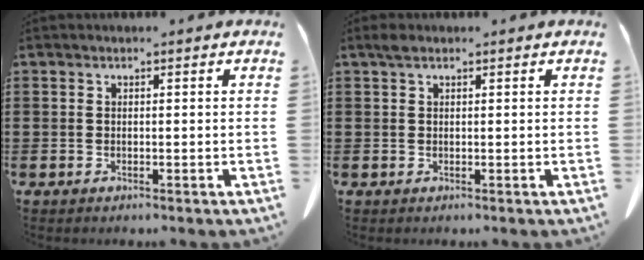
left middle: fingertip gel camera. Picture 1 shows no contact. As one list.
[{"total": 1.1, "force": [0.6, 0.4, 0.8], "torque": [-0.018, 0.002, 0.011]}]